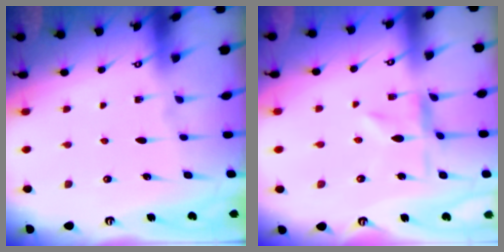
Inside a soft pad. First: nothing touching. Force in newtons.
{"total": 1.3, "press": 1.2, "slide": 0.4}